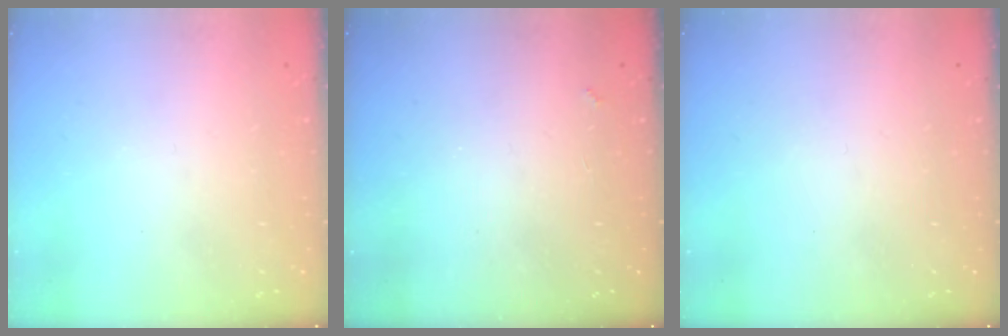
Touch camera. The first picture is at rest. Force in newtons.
{"total": 1.4, "press": 1.3, "slide": 0.4}
{"total": 0.0}